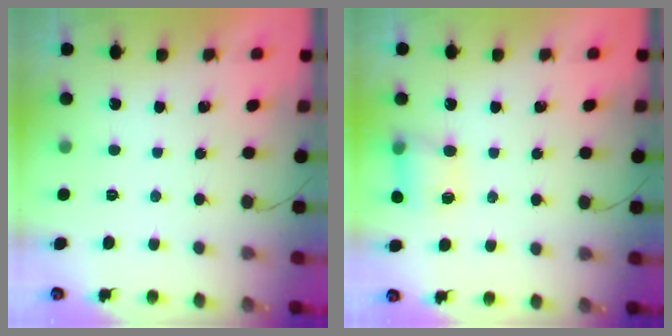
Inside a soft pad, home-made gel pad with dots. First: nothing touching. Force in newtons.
{"total": 5.4, "press": 5.3, "slide": 0.6}